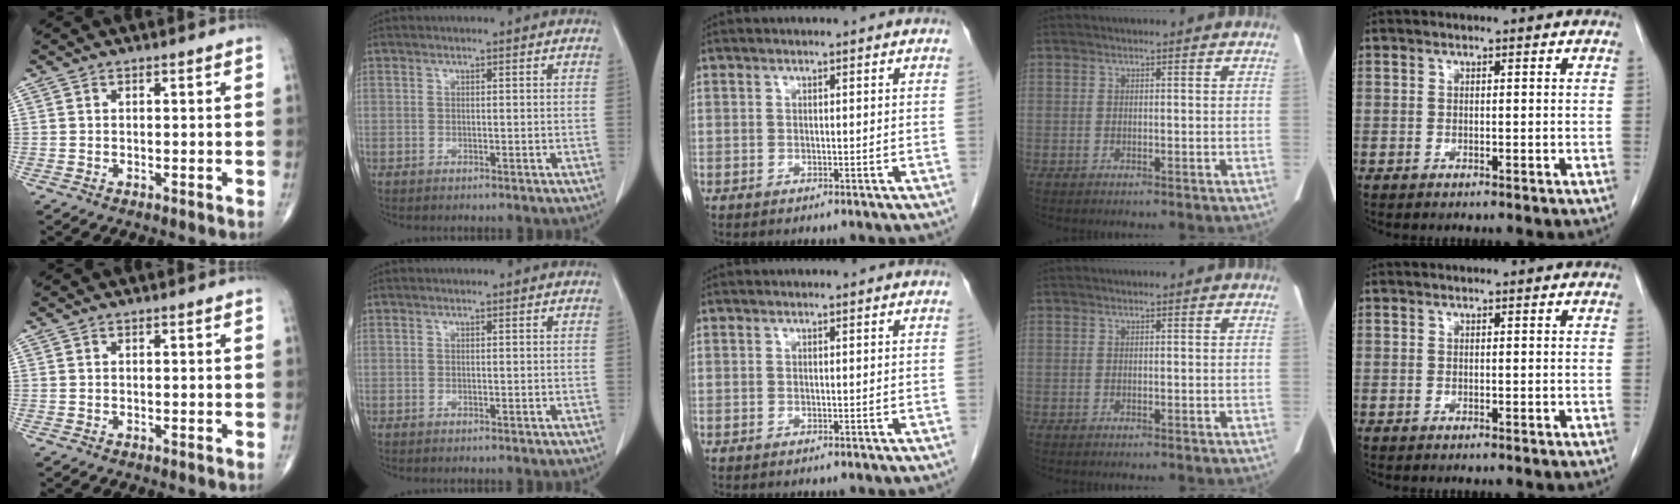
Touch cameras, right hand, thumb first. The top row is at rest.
{}